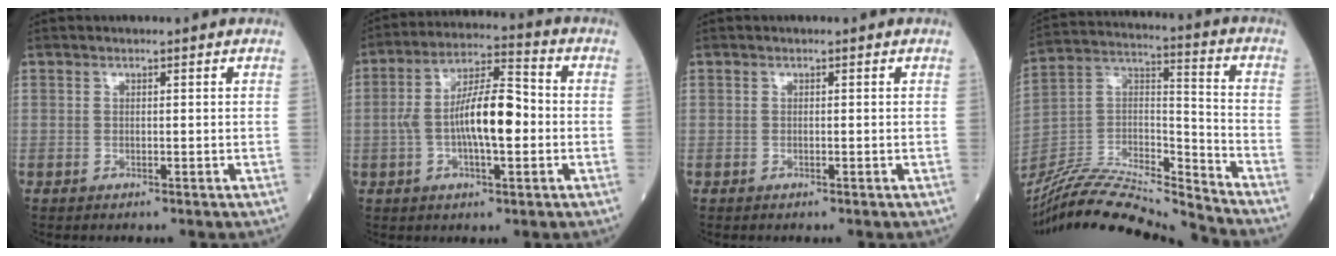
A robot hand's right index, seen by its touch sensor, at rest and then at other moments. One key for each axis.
{"total": 11.3, "fx": -1.2, "fy": 3.0, "fz": 10.9, "tx": -0.204, "ty": 0.018, "tz": -0.025}
{"total": 0.0}
{"total": 21.7, "fx": -20.7, "fy": 0.7, "fz": 6.6, "tx": -0.142, "ty": 0.015, "tz": -0.362}